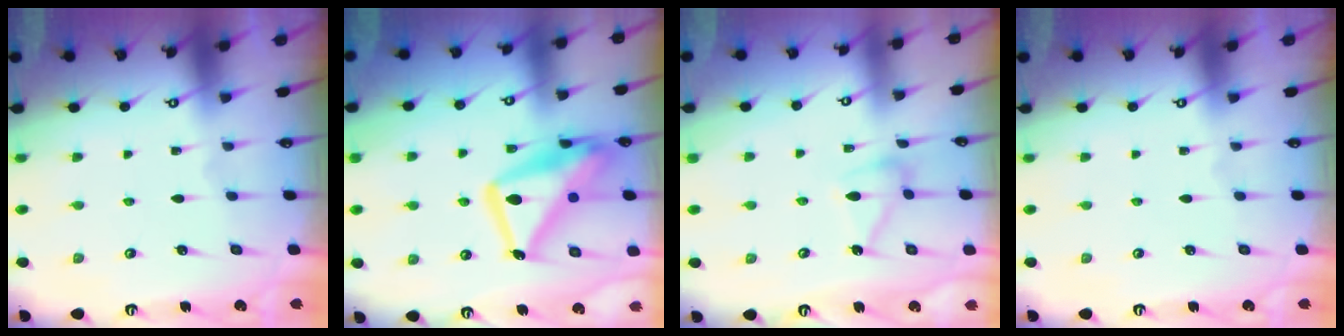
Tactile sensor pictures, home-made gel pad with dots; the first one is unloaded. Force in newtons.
{"total": 17.7, "press": 17.6, "slide": 1.6}
{"total": 10.4, "press": 10.4, "slide": 0.5}
{"total": 0.0}